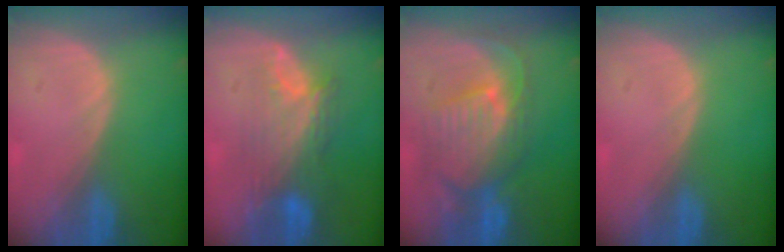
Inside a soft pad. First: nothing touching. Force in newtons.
{"total": 8.3, "press": 7.7, "slide": 3.3}
{"total": 10.2, "press": 9.2, "slide": 4.4}
{"total": 0.0}